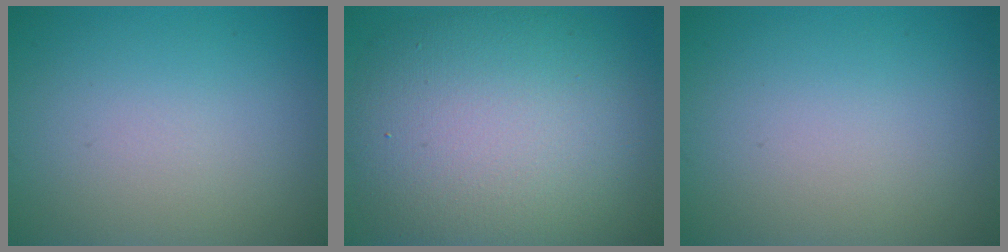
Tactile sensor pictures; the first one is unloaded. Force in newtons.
{"total": 12.4, "press": 12.4, "slide": 1.0}
{"total": 0.0}